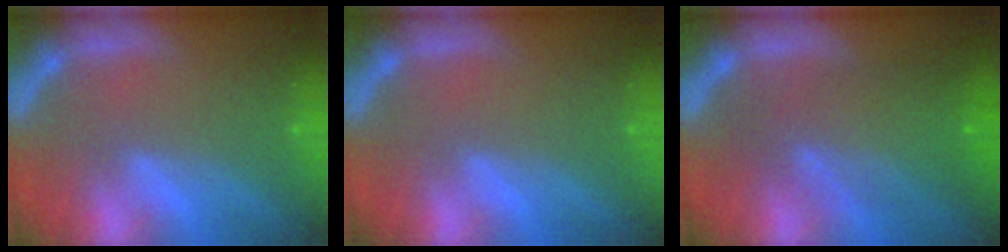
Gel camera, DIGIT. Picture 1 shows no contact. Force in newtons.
{"total": 0.0}
{"total": 7.1}